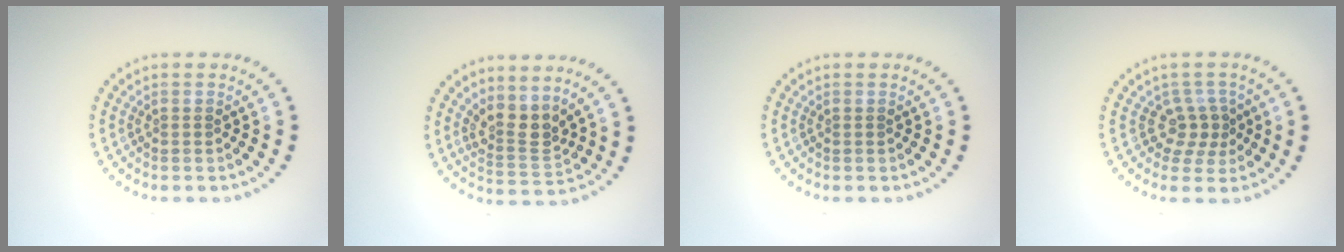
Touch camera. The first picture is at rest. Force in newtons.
{"total": 3.0, "press": 2.3, "slide": 1.8}
{"total": 0.0}
{"total": 2.6, "press": 1.8, "slide": 1.8}